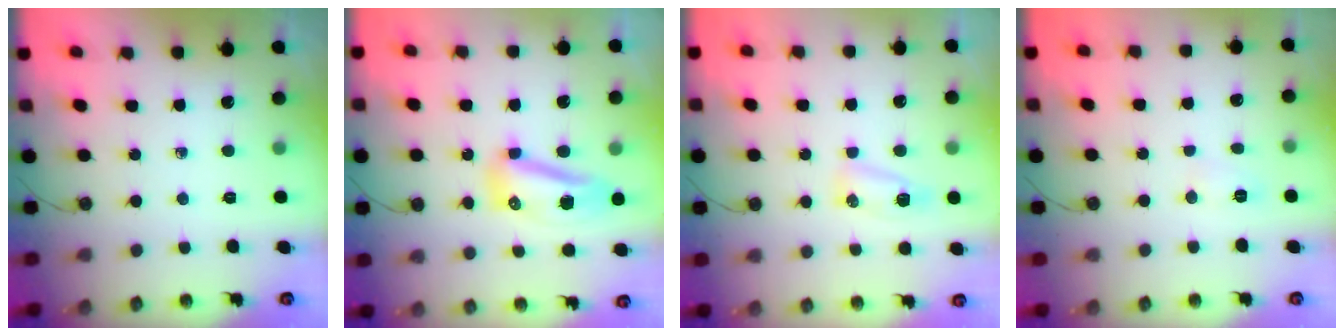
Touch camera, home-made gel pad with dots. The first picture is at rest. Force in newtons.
{"total": 9.5, "press": 9.5, "slide": 1.0}
{"total": 7.9, "press": 5.6, "slide": 5.6}
{"total": 4.6, "press": 4.4, "slide": 1.2}